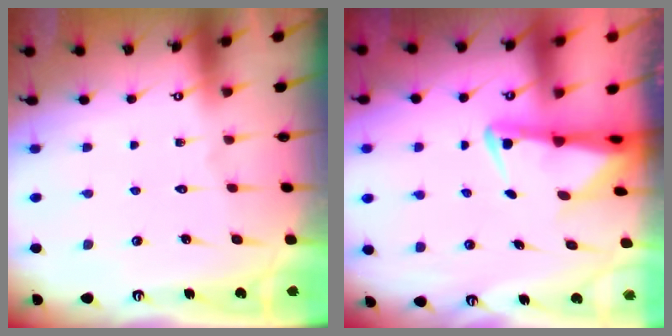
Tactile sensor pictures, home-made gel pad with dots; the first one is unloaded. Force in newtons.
{"total": 3.2, "press": 3.1, "slide": 0.6}